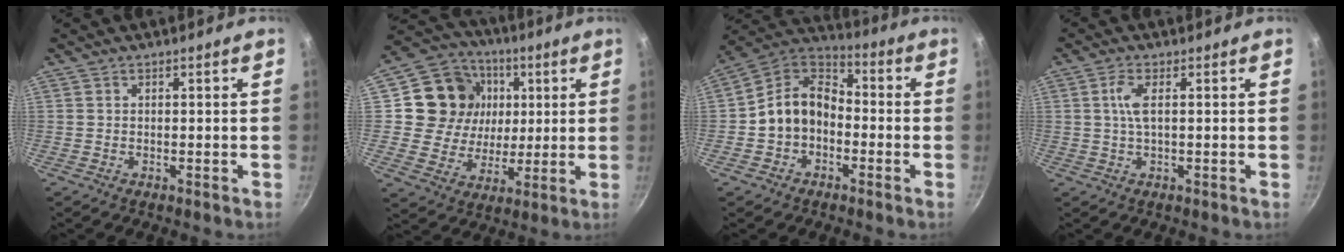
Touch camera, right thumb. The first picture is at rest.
{"total": 16.8, "force": [3.9, 14.9, 6.8], "torque": [-0.103, 0.005, 0.064]}
{"total": 11.1, "force": [-2.2, 8.5, 6.8], "torque": [-0.093, 0.048, -0.057]}
{"total": 3.5, "force": [0.4, 0.8, 3.4], "torque": [-0.081, 0.004, 0.008]}